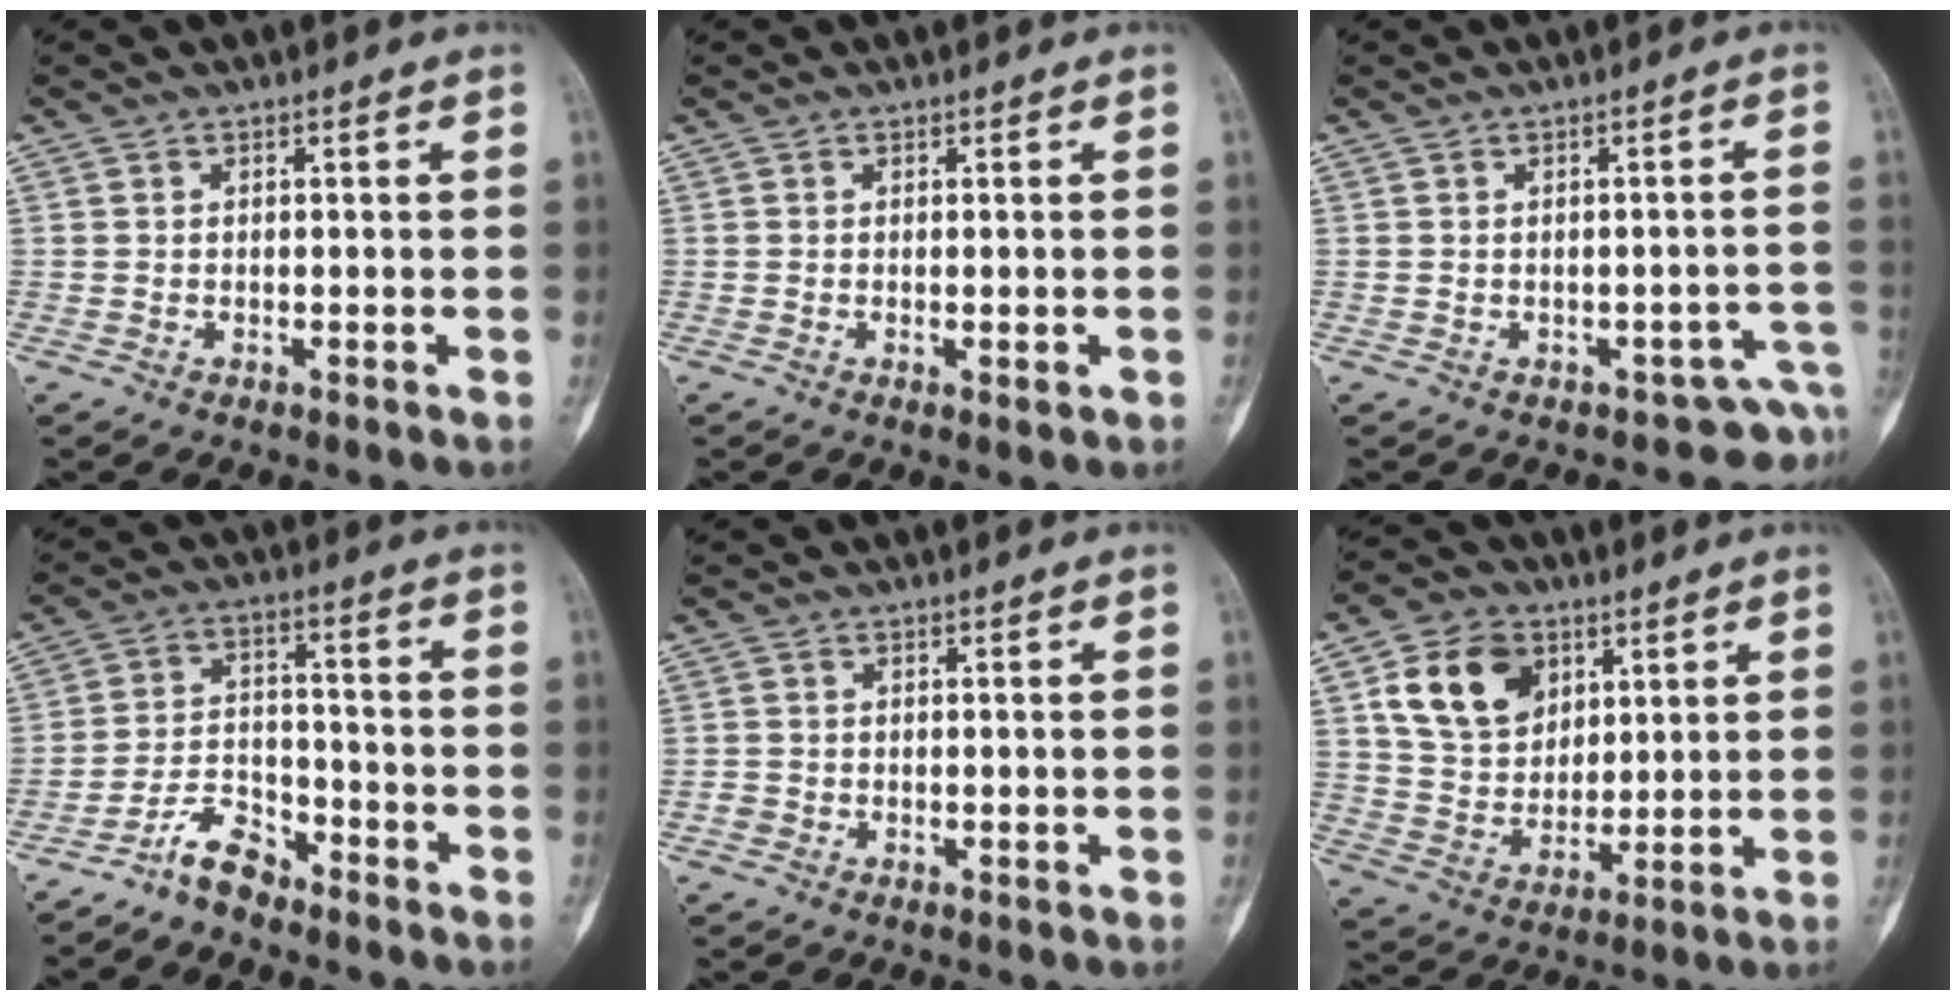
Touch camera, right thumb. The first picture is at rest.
{"total": 1.3, "force": [-0.4, 0.4, 1.2], "torque": [-0.014, -0.003, -0.004]}
{"total": 3.5, "force": [-2.5, 2.3, 0.9], "torque": [0.018, 0.048, -0.029]}
{"total": 6.6, "force": [-5.6, 2.6, 2.5], "torque": [-0.040, 0.047, -0.110]}
{"total": 1.1, "force": [-0.6, 0.9, 0.3], "torque": [-0.002, 0.004, -0.014]}
{"total": 13.9, "force": [5.5, 10.4, 7.4], "torque": [-0.099, -0.015, 0.103]}